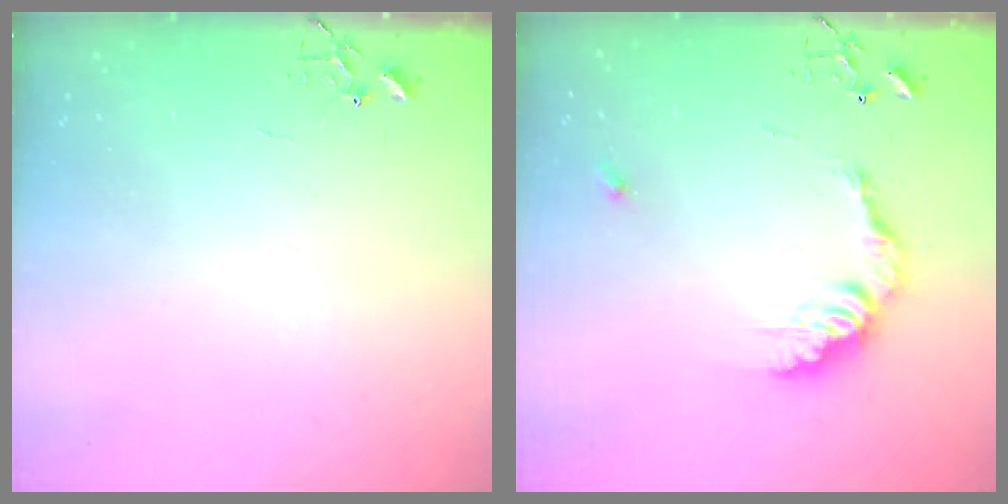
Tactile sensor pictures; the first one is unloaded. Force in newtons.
{"total": 13.3, "press": 13.2, "slide": 1.1}